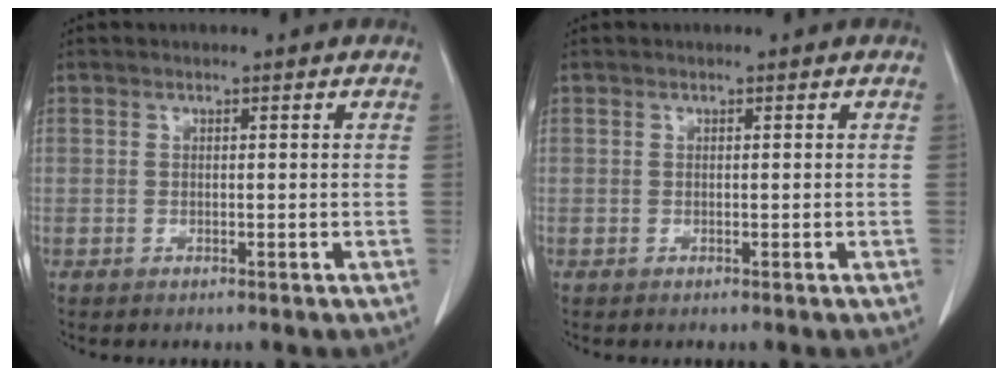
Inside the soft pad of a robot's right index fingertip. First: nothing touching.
{"total": 0.0}